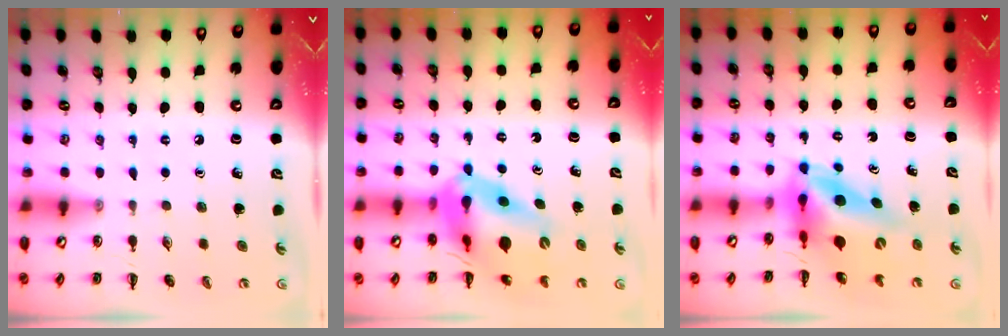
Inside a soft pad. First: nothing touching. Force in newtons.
{"total": 12.9, "press": 12.3, "slide": 4.0}
{"total": 10.0, "press": 9.5, "slide": 3.2}